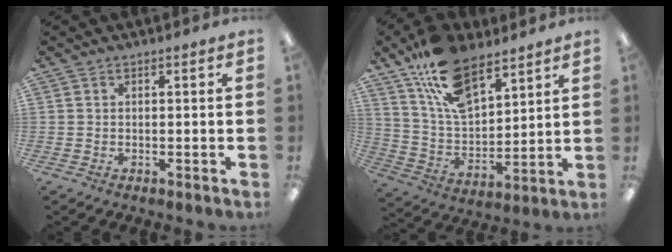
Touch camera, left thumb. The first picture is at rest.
{"total": 17.0, "force": [11.6, 8.0, 9.5], "torque": [-0.188, -0.048, 0.215]}